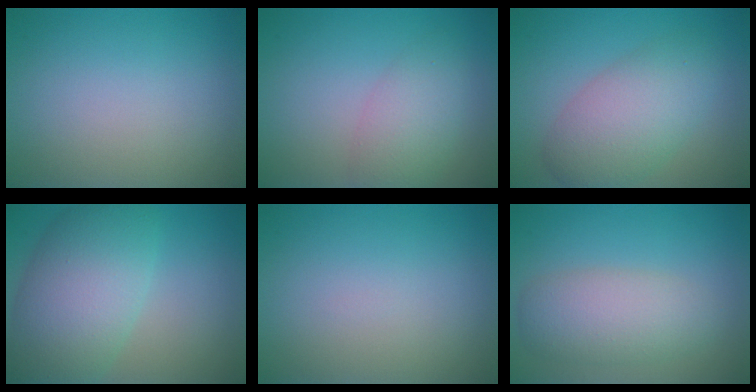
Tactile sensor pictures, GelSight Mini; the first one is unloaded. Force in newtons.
{"total": 3.4, "press": 3.4, "slide": 0.0}
{"total": 6.0, "press": 6.0, "slide": 0.1}
{"total": 8.7, "press": 8.7, "slide": 0.2}
{"total": 0.0}
{"total": 4.6, "press": 4.5, "slide": 0.3}